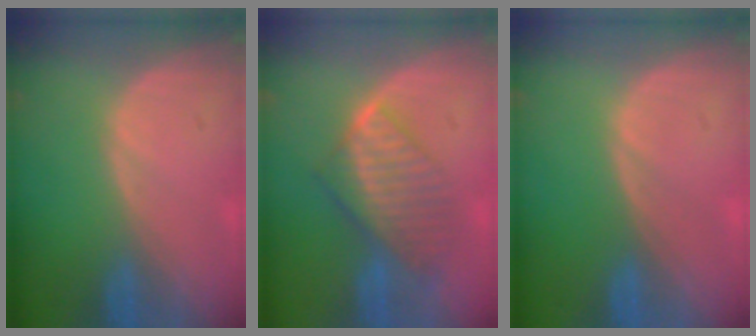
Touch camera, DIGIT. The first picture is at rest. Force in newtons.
{"total": 7.7, "press": 6.9, "slide": 3.5}
{"total": 0.0}